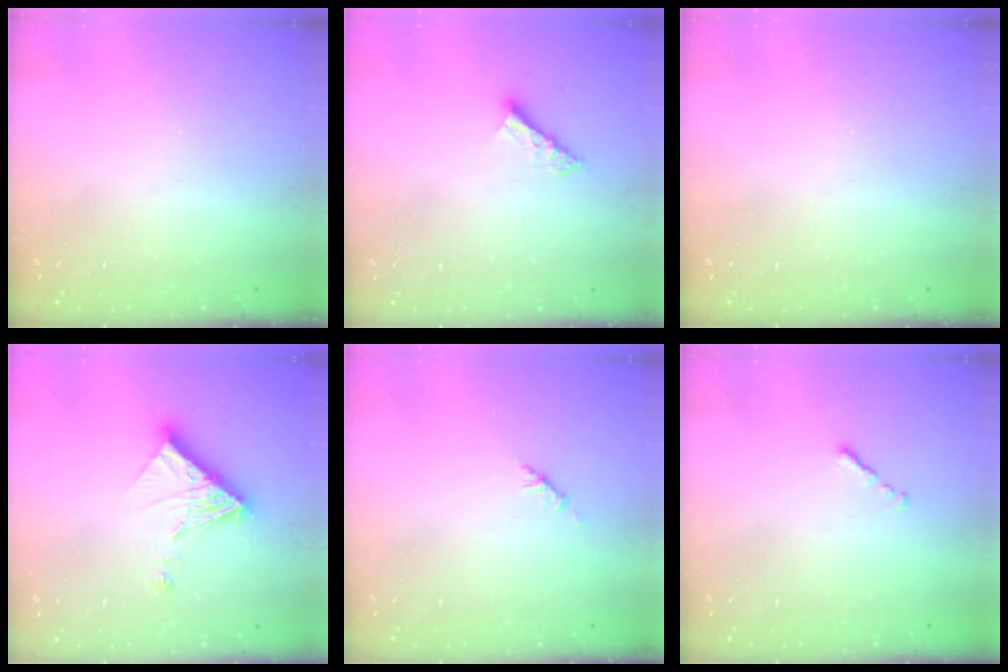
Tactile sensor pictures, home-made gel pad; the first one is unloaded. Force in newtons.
{"total": 5.4, "press": 5.4, "slide": 0.2}
{"total": 0.0}
{"total": 12.6, "press": 12.6, "slide": 1.4}
{"total": 1.9, "press": 1.8, "slide": 0.6}
{"total": 0.7, "press": 0.6, "slide": 0.4}